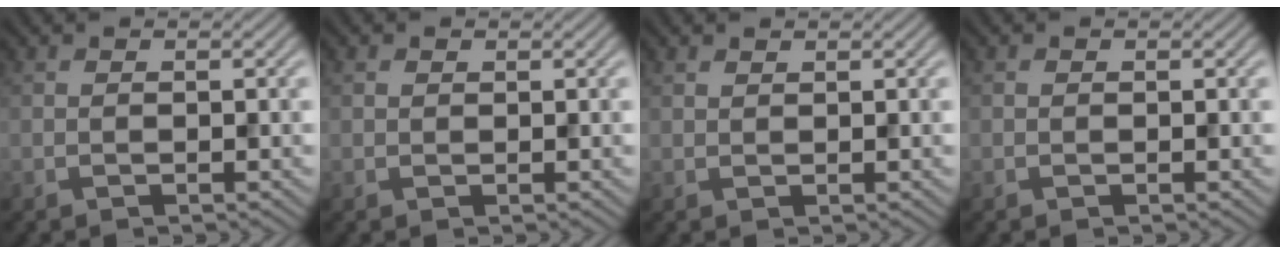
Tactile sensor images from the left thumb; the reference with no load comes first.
{"total": 0.5, "force": [0.3, 0.4, 0.2], "torque": [-0.004, -0.001, 0.007]}
{"total": 0.7, "force": [0.6, 0.2, 0.2], "torque": [-0.007, 0.001, 0.015]}
{"total": 0.0}